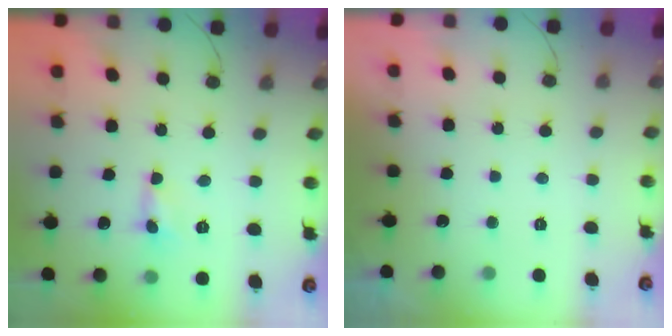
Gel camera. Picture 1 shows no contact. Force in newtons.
{"total": 0.0}